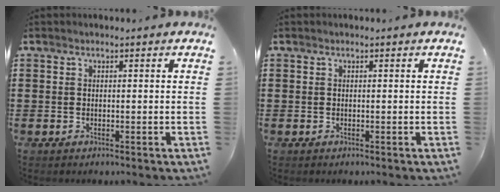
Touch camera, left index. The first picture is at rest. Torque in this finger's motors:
{"motor_torque": [-0.01, -0.01, 0.01, -0.01]}